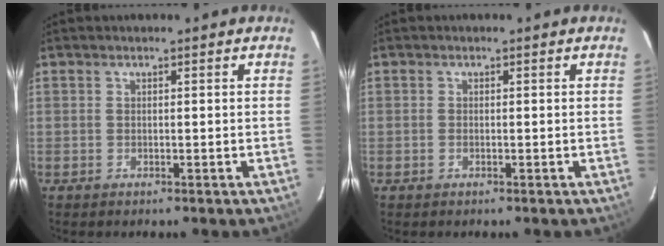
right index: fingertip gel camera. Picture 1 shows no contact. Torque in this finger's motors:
{"motor_torque": [-0.09, -0.01, -0.03, 0.00]}